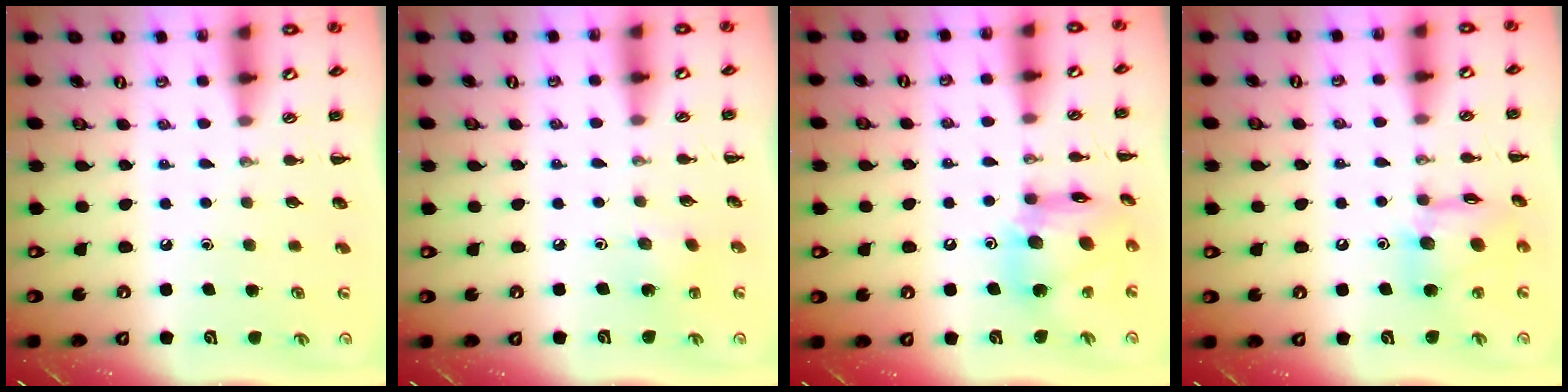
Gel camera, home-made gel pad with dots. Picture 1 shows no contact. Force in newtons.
{"total": 3.4, "press": 3.3, "slide": 1.1}
{"total": 16.4, "press": 16.2, "slide": 2.3}
{"total": 12.8, "press": 12.7, "slide": 1.9}